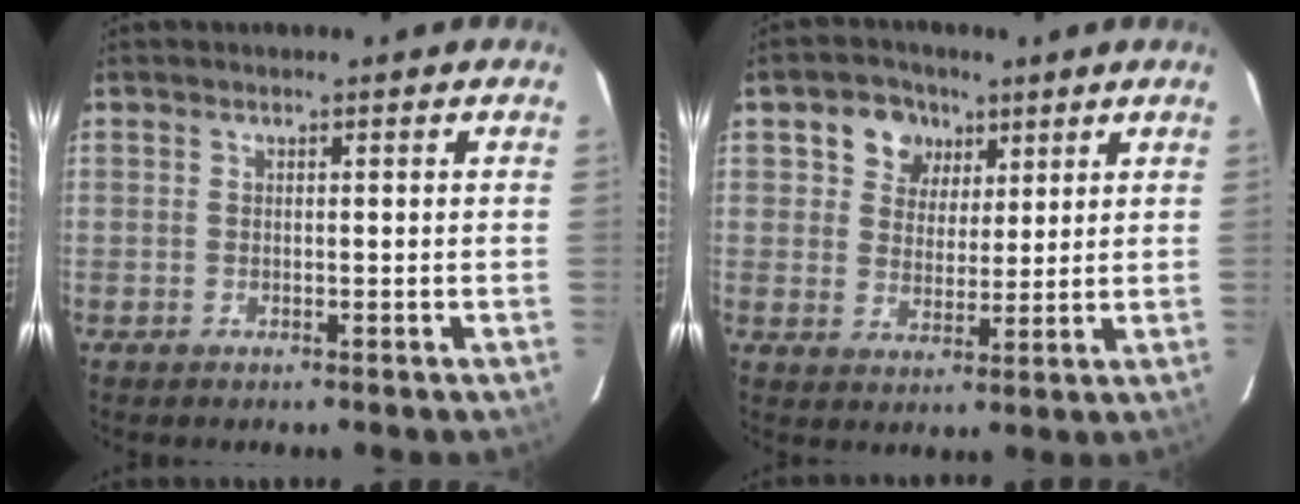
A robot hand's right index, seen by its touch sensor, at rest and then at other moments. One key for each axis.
{"total": 7.4, "fx": 3.4, "fy": 6.2, "fz": 2.2, "tx": -0.042, "ty": 0.018, "tz": 0.057}